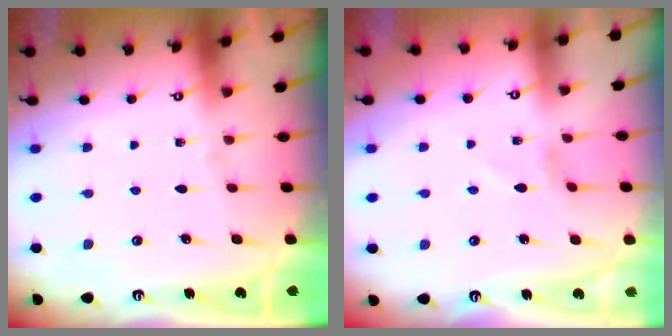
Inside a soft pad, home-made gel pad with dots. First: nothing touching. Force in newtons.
{"total": 0.0}